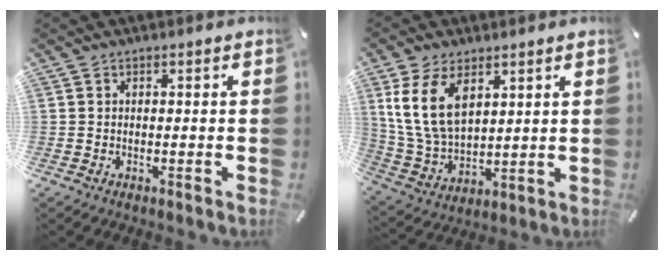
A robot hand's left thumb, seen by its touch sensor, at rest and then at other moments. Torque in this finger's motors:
{"motor_torque": [2.08, 2.11, 1.40, -1.37, 0.21]}